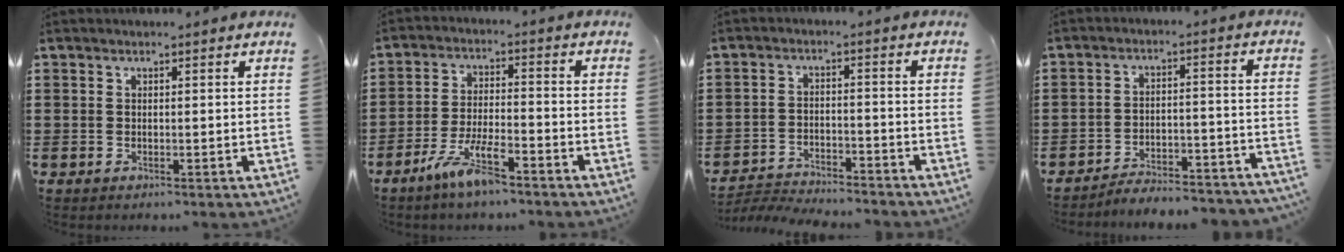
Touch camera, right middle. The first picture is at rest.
{"total": 7.2, "force": [-5.1, 1.4, 5.0], "torque": [-0.105, -0.003, -0.095]}
{"total": 3.6, "force": [-3.5, 0.3, 0.5], "torque": [-0.017, 0.003, -0.077]}
{"total": 4.0, "force": [-4.0, 0.0, 0.8], "torque": [-0.016, 0.001, -0.083]}